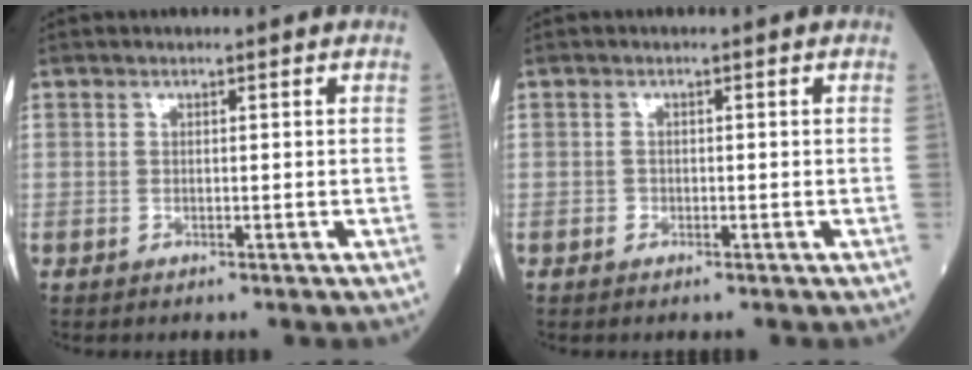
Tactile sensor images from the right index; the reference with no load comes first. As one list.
[{"total": 0.6, "force": [-0.4, 0.5, 0.1], "torque": [-0.001, 0.004, -0.009]}]